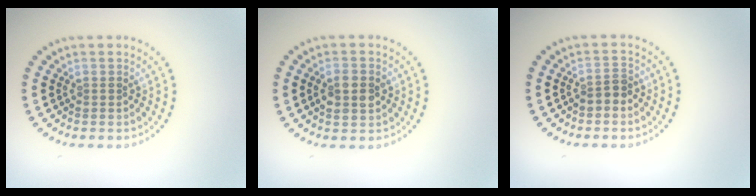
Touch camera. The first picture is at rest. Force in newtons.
{"total": 2.9, "press": 2.9, "slide": 0.1}
{"total": 1.7, "press": 1.5, "slide": 0.7}